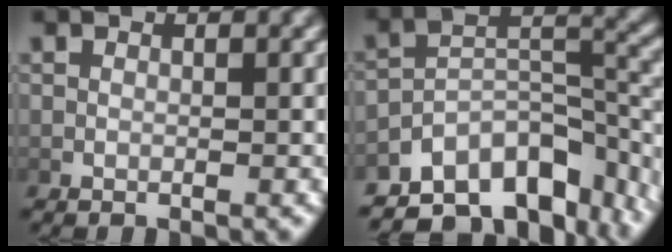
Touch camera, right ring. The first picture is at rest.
{"total": 11.6, "force": [-6.5, 6.6, 7.1], "torque": [-0.098, -0.020, -0.093]}